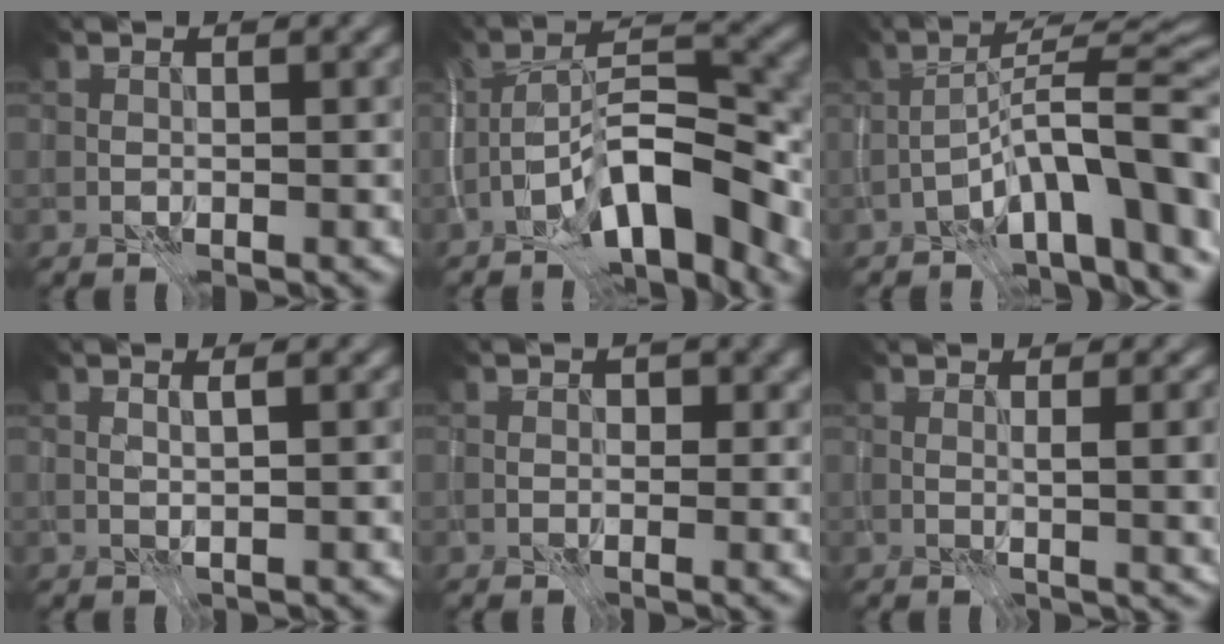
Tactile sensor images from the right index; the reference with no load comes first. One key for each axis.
{"total": 8.8, "fx": -4.6, "fy": 3.2, "fz": 6.8, "tx": -0.103, "ty": 0.023, "tz": -0.090}
{"total": 10.7, "fx": -4.8, "fy": 2.5, "fz": 9.2, "tx": -0.126, "ty": 0.025, "tz": -0.078}
{"total": 0.6, "fx": 0.2, "fy": 0.0, "fz": 0.6, "tx": -0.013, "ty": 0.003, "tz": 0.003}
{"total": 1.0, "fx": -0.3, "fy": 0.8, "fz": 0.5, "tx": -0.001, "ty": -0.003, "tz": -0.009}
{"total": 4.0, "fx": 0.2, "fy": 1.0, "fz": 3.8, "tx": -0.050, "ty": 0.005, "tz": 0.002}